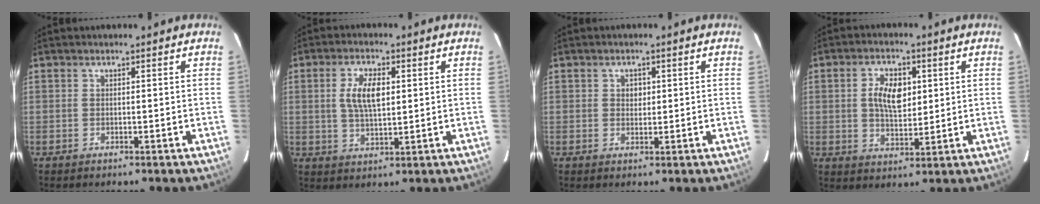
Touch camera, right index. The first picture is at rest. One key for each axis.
{"total": 6.9, "fx": 1.4, "fy": 3.0, "fz": 6.0, "tx": -0.113, "ty": 0.005, "tz": 0.028}
{"total": 1.8, "fx": 0.4, "fy": 1.6, "fz": 0.7, "tx": -0.007, "ty": 0.006, "tz": 0.006}
{"total": 7.6, "fx": 1.6, "fy": 4.2, "fz": 6.1, "tx": -0.111, "ty": 0.009, "tz": 0.031}